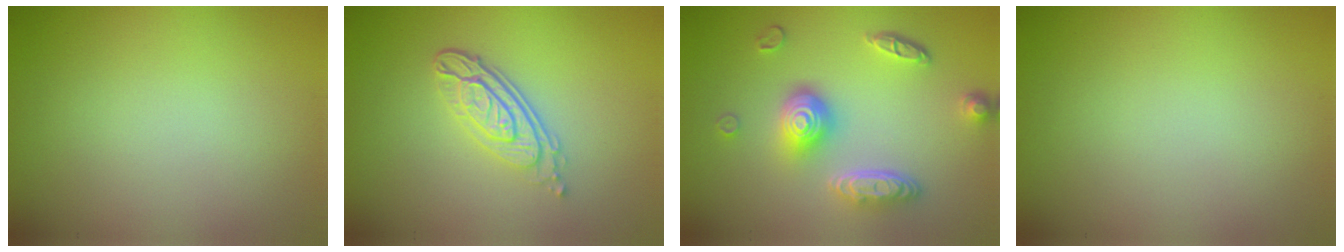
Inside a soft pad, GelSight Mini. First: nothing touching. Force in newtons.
{"total": 4.1, "press": 3.0, "slide": 2.7}
{"total": 4.8, "press": 3.7, "slide": 3.1}
{"total": 0.0}